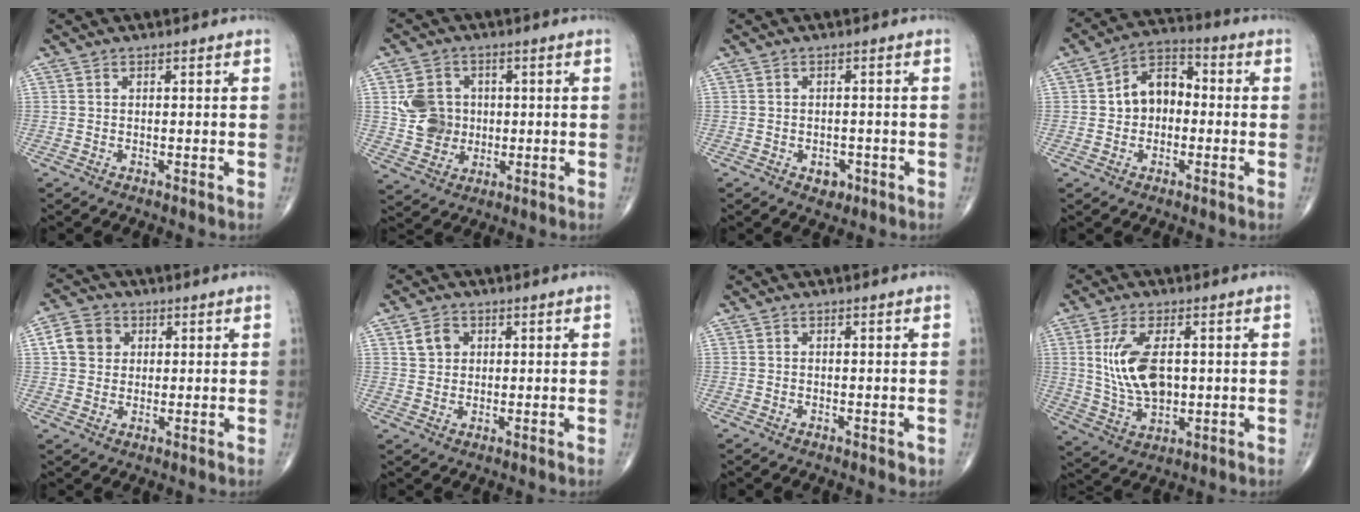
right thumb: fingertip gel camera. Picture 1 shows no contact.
{"total": 8.8, "force": [0.9, 7.8, 3.9], "torque": [-0.044, -0.001, 0.019]}
{"total": 2.7, "force": [-1.2, 2.0, 1.4], "torque": [-0.008, 0.003, -0.011]}
{"total": 9.2, "force": [0.0, 6.7, 6.3], "torque": [-0.076, 0.031, -0.013]}
{"total": 6.4, "force": [1.5, 5.5, 2.9], "torque": [-0.037, 0.003, 0.020]}
{"total": 4.1, "force": [1.4, 3.3, 1.9], "torque": [-0.018, -0.002, 0.025]}
{"total": 0.8, "force": [-0.3, 0.4, 0.6], "torque": [-0.007, -0.002, -0.004]}
{"total": 11.6, "force": [1.7, 6.2, 9.7], "torque": [-0.187, -0.009, 0.040]}